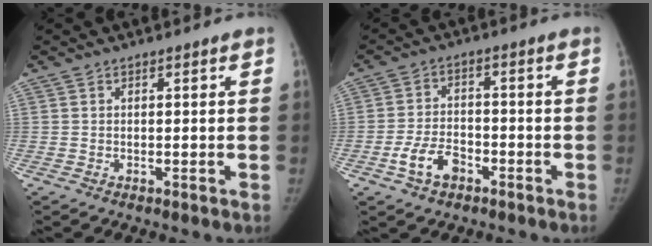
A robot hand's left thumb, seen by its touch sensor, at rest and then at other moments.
{"total": 6.6, "force": [-3.7, 4.0, 3.7], "torque": [-0.066, 0.026, -0.065]}